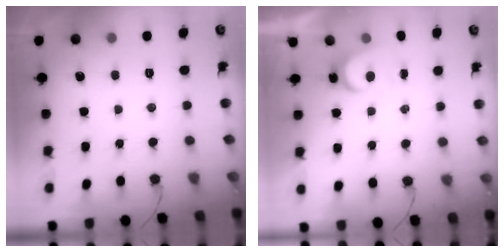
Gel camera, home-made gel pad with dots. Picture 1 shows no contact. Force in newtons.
{"total": 3.4, "press": 3.4, "slide": 0.3}